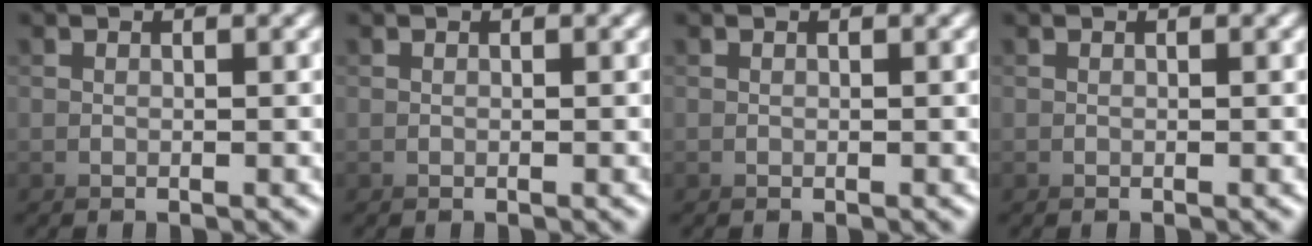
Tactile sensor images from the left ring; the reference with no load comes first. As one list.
[{"total": 0.0}, {"total": 0.0}, {"total": 0.0}]